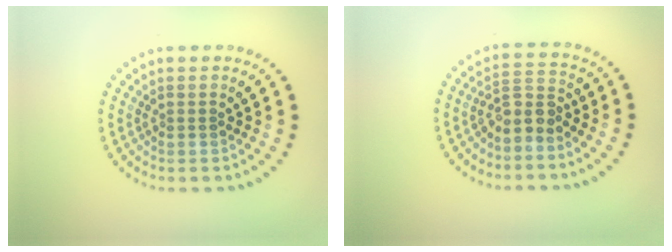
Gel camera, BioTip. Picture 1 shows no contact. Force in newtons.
{"total": 2.6, "press": 2.1, "slide": 1.7}